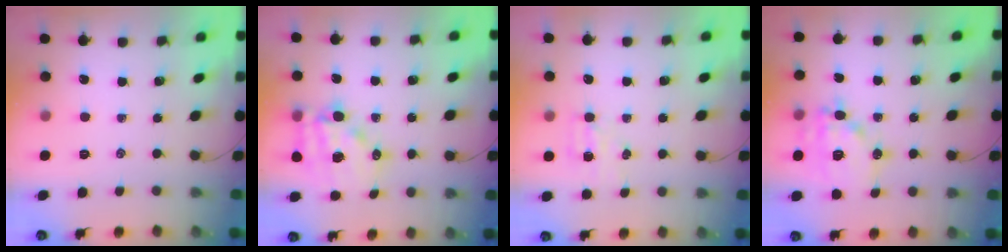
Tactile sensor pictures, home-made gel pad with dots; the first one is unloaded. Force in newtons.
{"total": 14.4, "press": 14.0, "slide": 3.2}
{"total": 4.1, "press": 4.0, "slide": 1.0}
{"total": 15.0, "press": 14.7, "slide": 2.7}